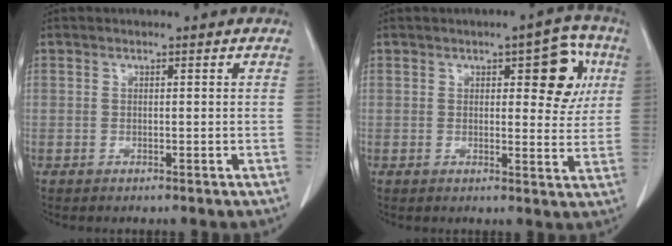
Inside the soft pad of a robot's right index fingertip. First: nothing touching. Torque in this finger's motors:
{"motor_torque": [0.38, 0.42, 0.11, 0.05]}